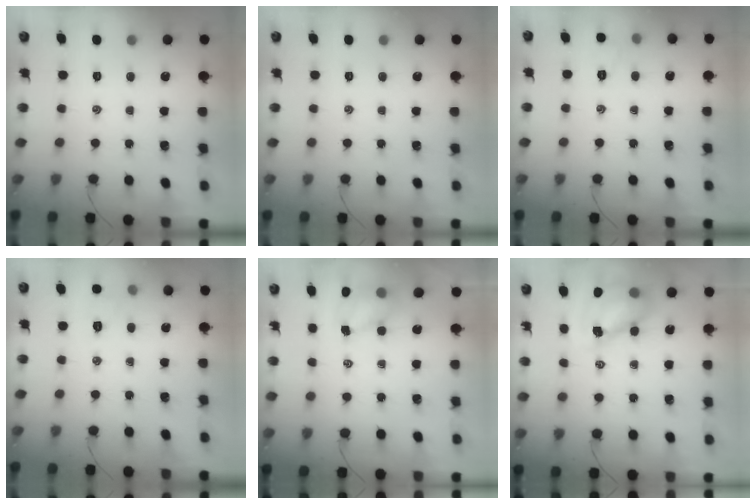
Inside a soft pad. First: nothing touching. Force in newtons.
{"total": 0.0}
{"total": 5.0, "press": 4.8, "slide": 1.2}
{"total": 5.7, "press": 5.6, "slide": 1.2}
{"total": 5.5, "press": 5.4, "slide": 0.5}
{"total": 8.2, "press": 8.1, "slide": 1.7}